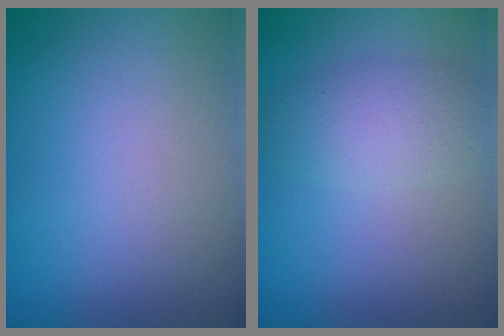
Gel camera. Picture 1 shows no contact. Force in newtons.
{"total": 3.4, "press": 3.4, "slide": 0.3}